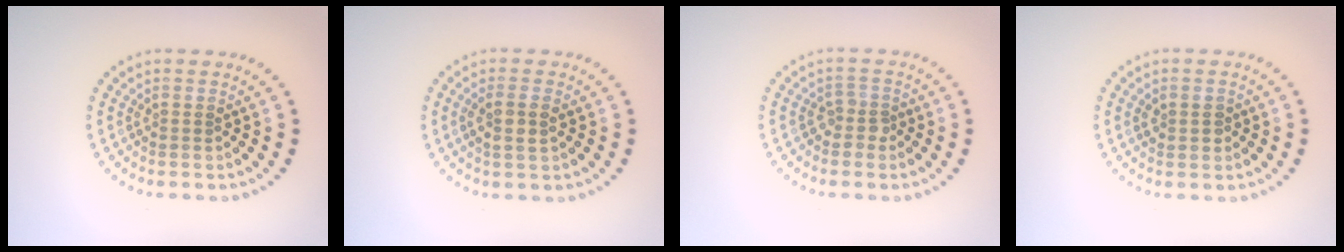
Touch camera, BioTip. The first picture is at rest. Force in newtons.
{"total": 2.0, "press": 1.9, "slide": 0.7}
{"total": 1.4, "press": 1.1, "slide": 0.9}
{"total": 1.4, "press": 1.3, "slide": 0.4}